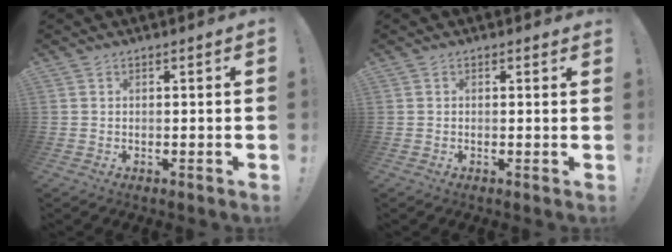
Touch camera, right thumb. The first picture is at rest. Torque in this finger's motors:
{"motor_torque": [-0.34, 1.41, 0.26, 1.08, 0.01]}